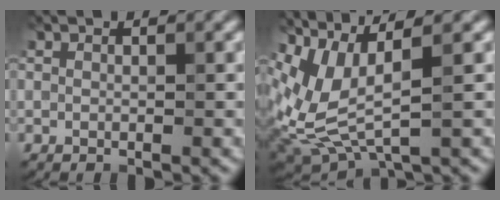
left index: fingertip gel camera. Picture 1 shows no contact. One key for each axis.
{"total": 5.7, "fx": 2.2, "fy": 2.0, "fz": 4.9, "tx": -0.129, "ty": -0.013, "tz": 0.058}